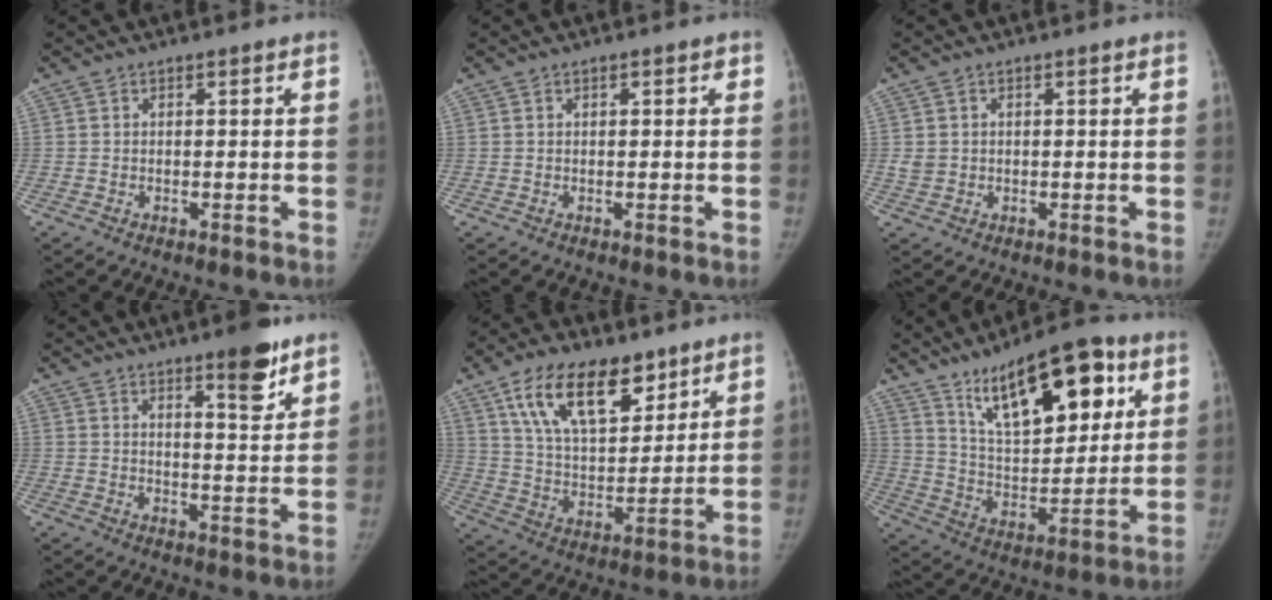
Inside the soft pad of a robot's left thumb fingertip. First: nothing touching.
{"total": 1.0, "force": [0.4, 0.5, 0.8], "torque": [-0.007, 0.004, 0.003]}
{"total": 2.0, "force": [0.1, 1.8, 0.8], "torque": [-0.007, 0.002, 0.006]}
{"total": 7.9, "force": [5.4, 1.8, 5.6], "torque": [-0.064, -0.037, 0.076]}
{"total": 17.5, "force": [10.4, 8.8, 11.0], "torque": [-0.147, -0.047, 0.190]}
{"total": 21.3, "force": [10.9, 9.2, 15.8], "torque": [-0.198, -0.042, 0.185]}